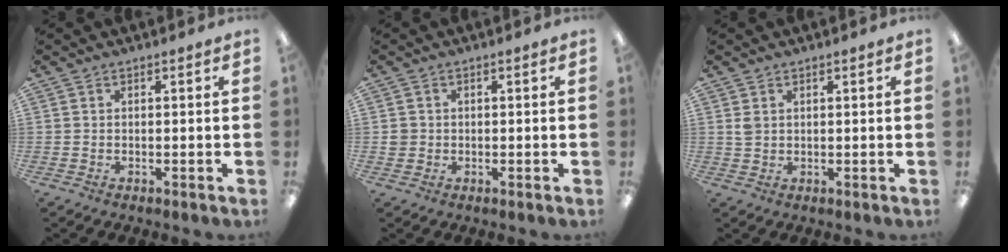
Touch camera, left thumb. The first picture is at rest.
{"total": 1.9, "force": [-0.1, 1.8, 0.3], "torque": [-0.008, 0.004, -0.006]}
{"total": 1.9, "force": [0.9, 1.3, 1.0], "torque": [-0.022, 0.004, 0.016]}